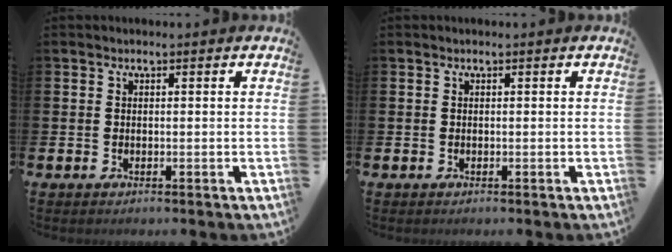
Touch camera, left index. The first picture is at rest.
{"total": 0.0}